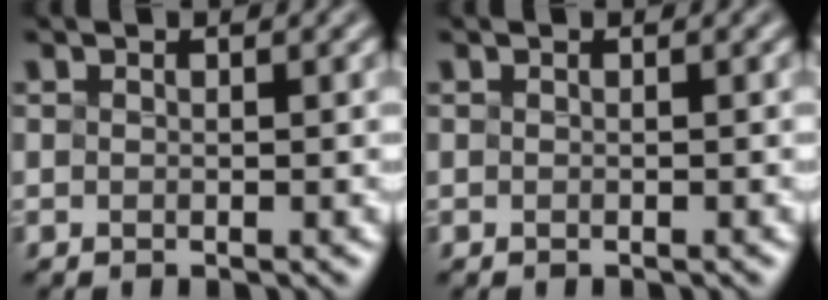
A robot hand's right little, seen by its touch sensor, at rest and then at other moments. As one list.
[{"total": 0.0}]